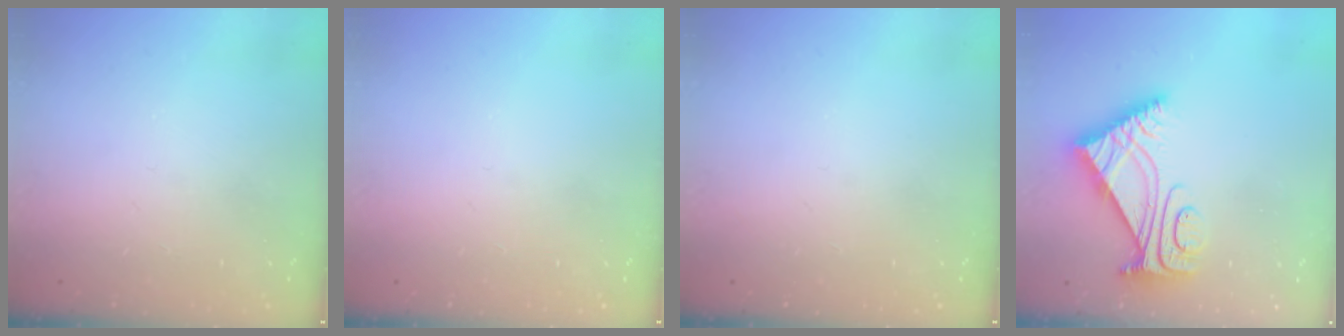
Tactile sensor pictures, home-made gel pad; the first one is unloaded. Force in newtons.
{"total": 0.0}
{"total": 0.0}
{"total": 8.1, "press": 8.1, "slide": 1.0}